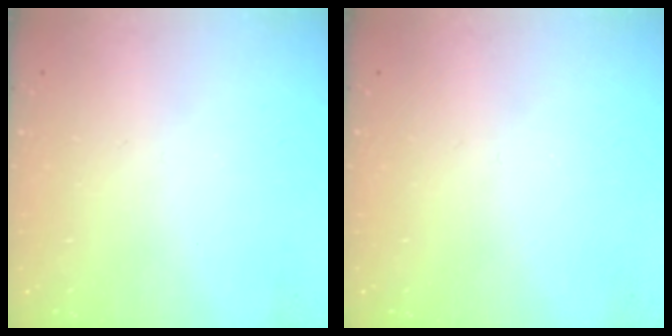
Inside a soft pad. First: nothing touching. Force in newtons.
{"total": 0.0}